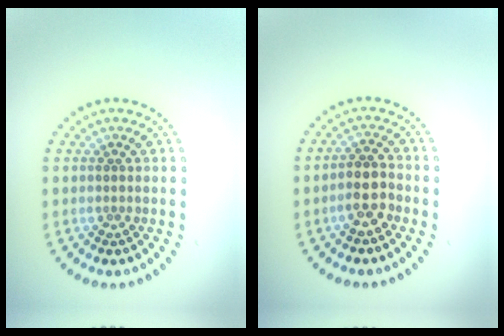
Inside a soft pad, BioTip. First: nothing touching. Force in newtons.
{"total": 2.7, "press": 2.5, "slide": 1.0}